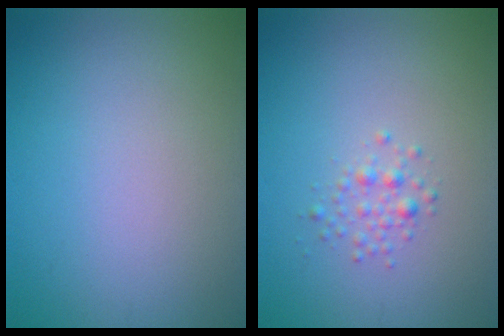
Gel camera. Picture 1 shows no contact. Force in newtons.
{"total": 1.3, "press": 1.3, "slide": 0.0}